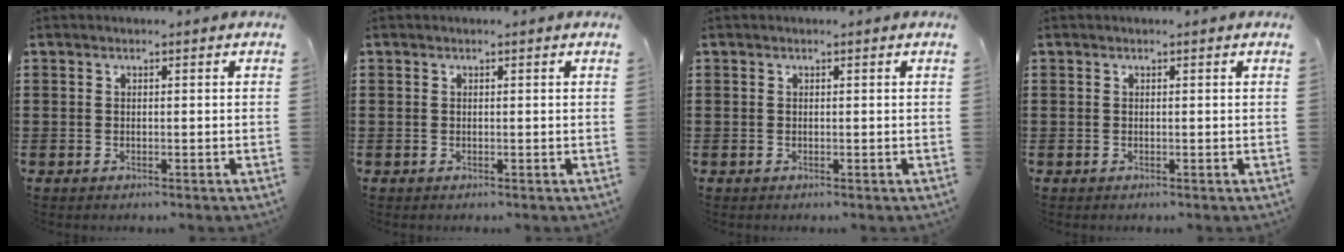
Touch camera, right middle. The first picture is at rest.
{"total": 0.0}
{"total": 0.0}
{"total": 0.0}